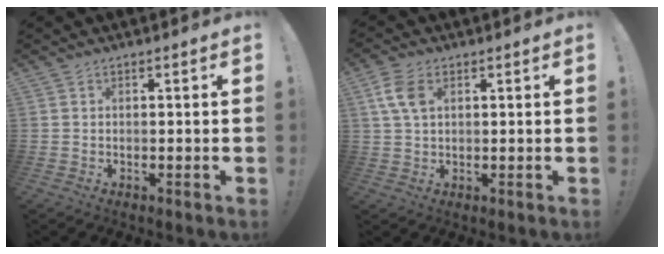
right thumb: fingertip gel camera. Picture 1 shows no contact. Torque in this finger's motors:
{"motor_torque": [0.55, 0.45, 0.63, -0.63, 0.04]}